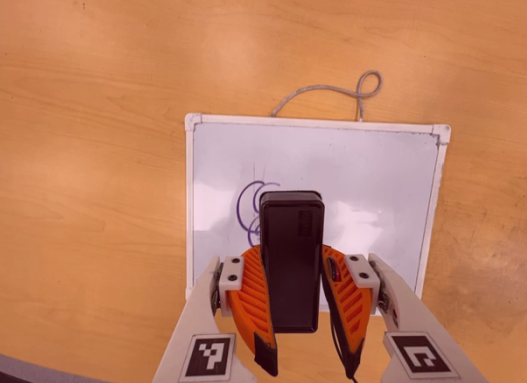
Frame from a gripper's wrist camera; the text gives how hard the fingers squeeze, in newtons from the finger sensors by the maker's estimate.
{"total": 7.3, "left": 5.6, "right": 9.1}